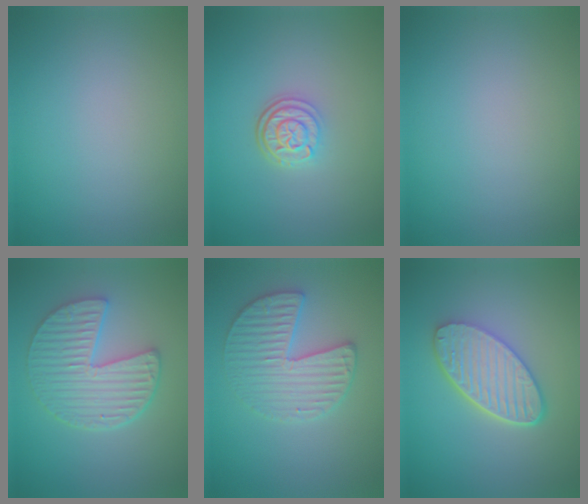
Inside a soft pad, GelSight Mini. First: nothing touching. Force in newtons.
{"total": 3.0, "press": 2.4, "slide": 1.8}
{"total": 0.0}
{"total": 5.2, "press": 4.4, "slide": 2.8}
{"total": 3.7, "press": 3.6, "slide": 0.7}
{"total": 5.7, "press": 4.4, "slide": 3.6}